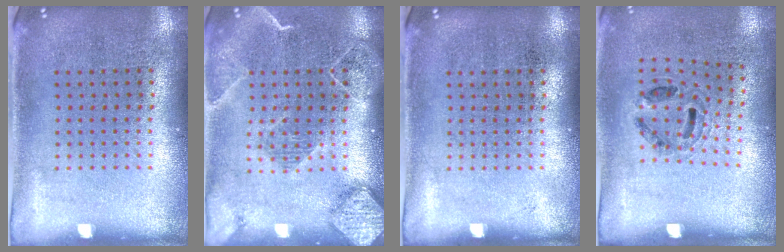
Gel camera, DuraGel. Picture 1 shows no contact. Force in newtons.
{"total": 2.2, "press": 2.0, "slide": 1.1}
{"total": 0.0}
{"total": 1.0, "press": 0.8, "slide": 0.6}